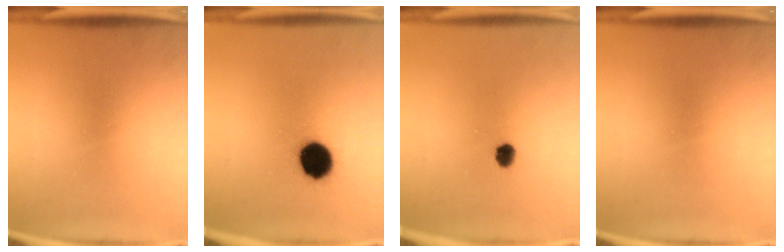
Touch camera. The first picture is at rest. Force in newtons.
{"total": 11.1}
{"total": 2.7}
{"total": 0.0}